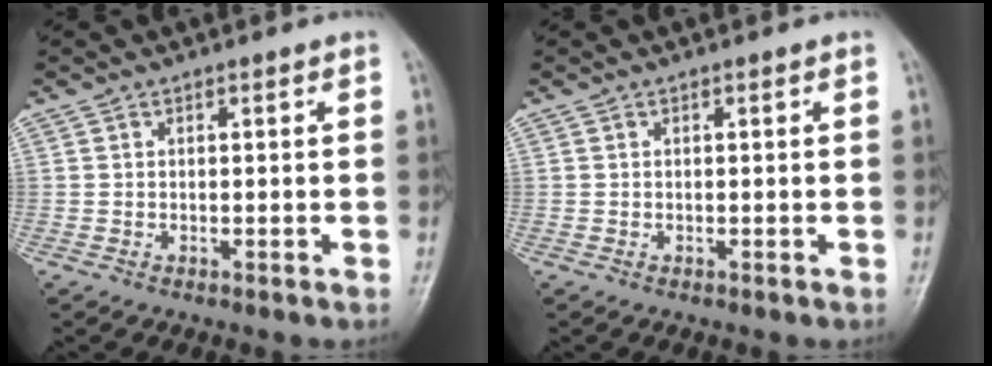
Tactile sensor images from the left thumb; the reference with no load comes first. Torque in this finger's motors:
{"motor_torque": [-0.06, -0.02, 0.09, 0.04, 0.00]}